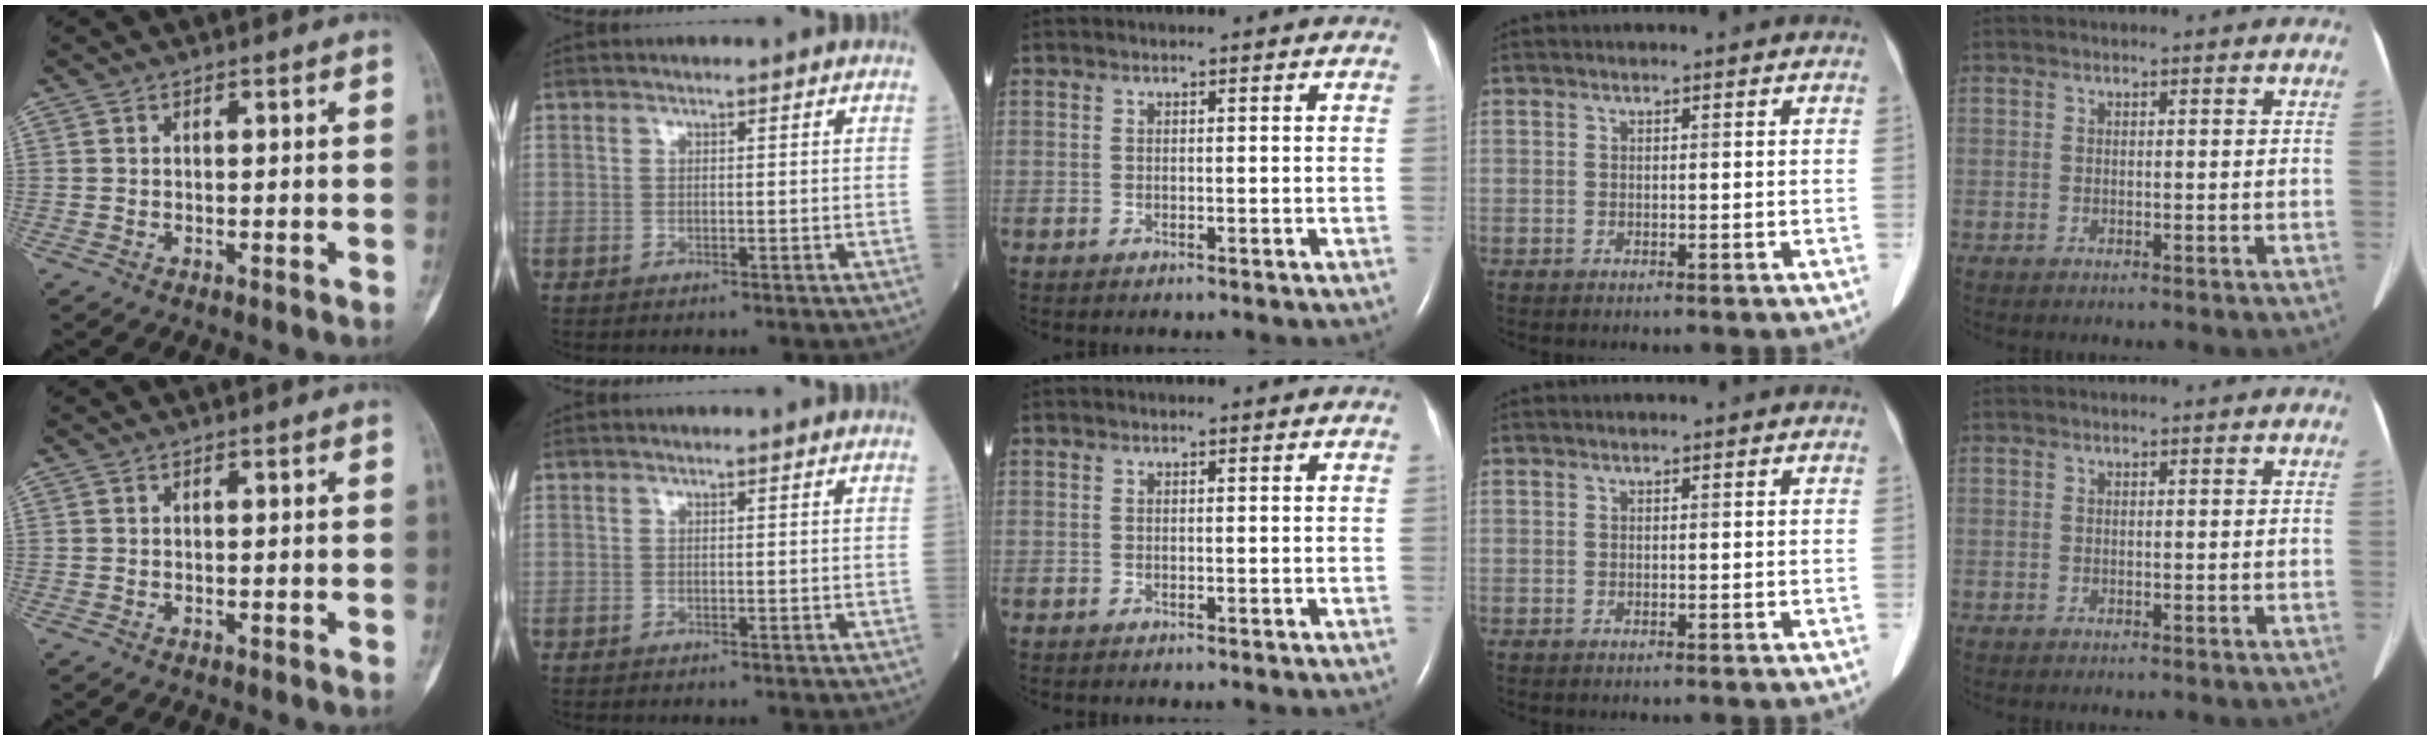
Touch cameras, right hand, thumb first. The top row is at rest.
{}